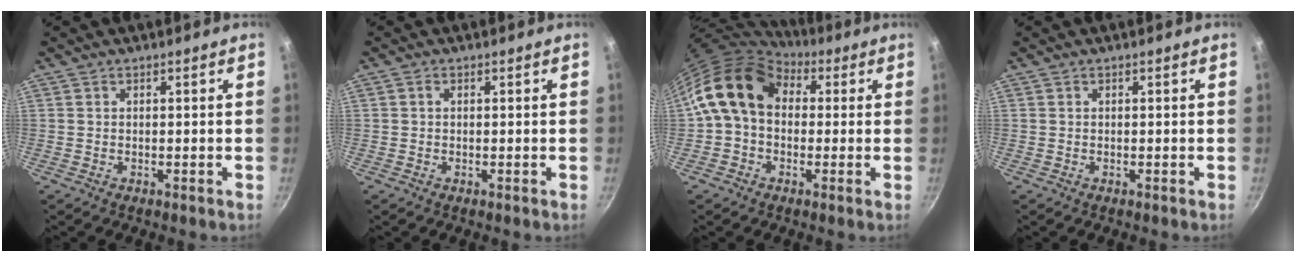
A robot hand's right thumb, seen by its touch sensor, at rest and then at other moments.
{"total": 0.7, "force": [0.1, 0.5, 0.4], "torque": [-0.006, 0.005, 0.000]}
{"total": 12.5, "force": [2.5, 9.4, 7.8], "torque": [-0.109, 0.021, 0.024]}
{"total": 0.0}